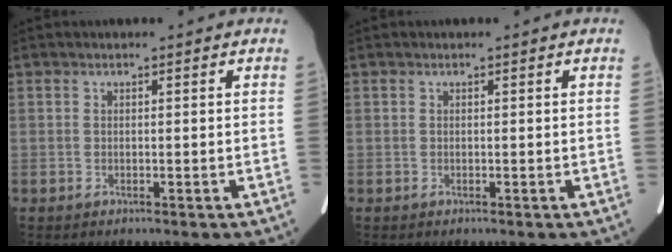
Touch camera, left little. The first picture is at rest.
{"total": 0.0}